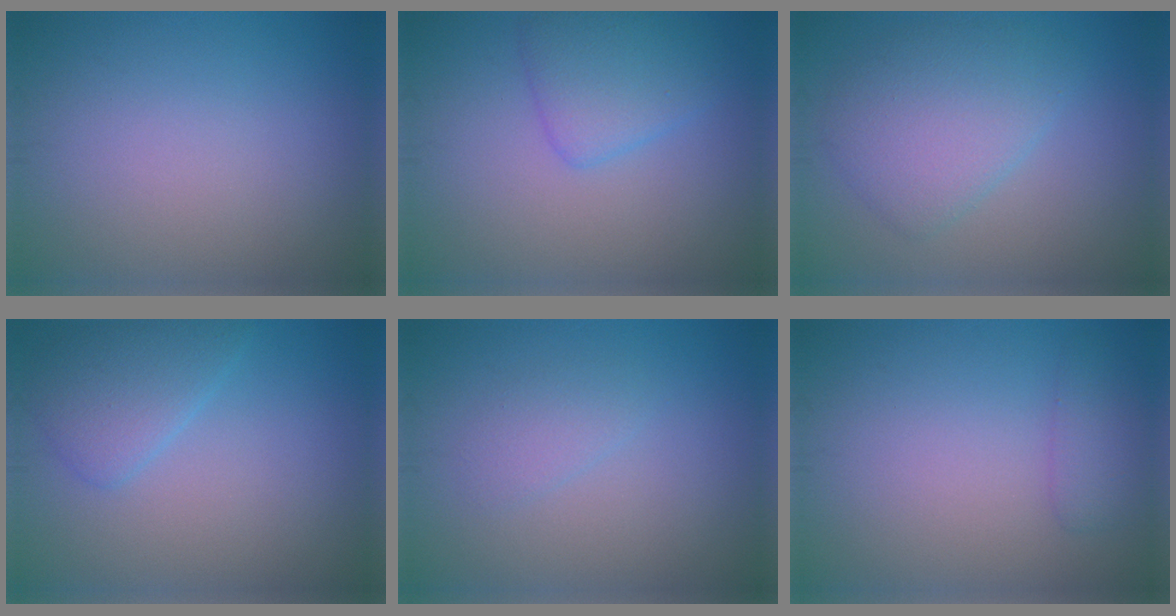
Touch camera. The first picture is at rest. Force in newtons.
{"total": 3.2, "press": 3.2, "slide": 0.2}
{"total": 4.6, "press": 4.6, "slide": 0.2}
{"total": 2.9, "press": 2.9, "slide": 0.1}
{"total": 1.3, "press": 1.3, "slide": 0.2}
{"total": 1.5, "press": 1.5, "slide": 0.2}